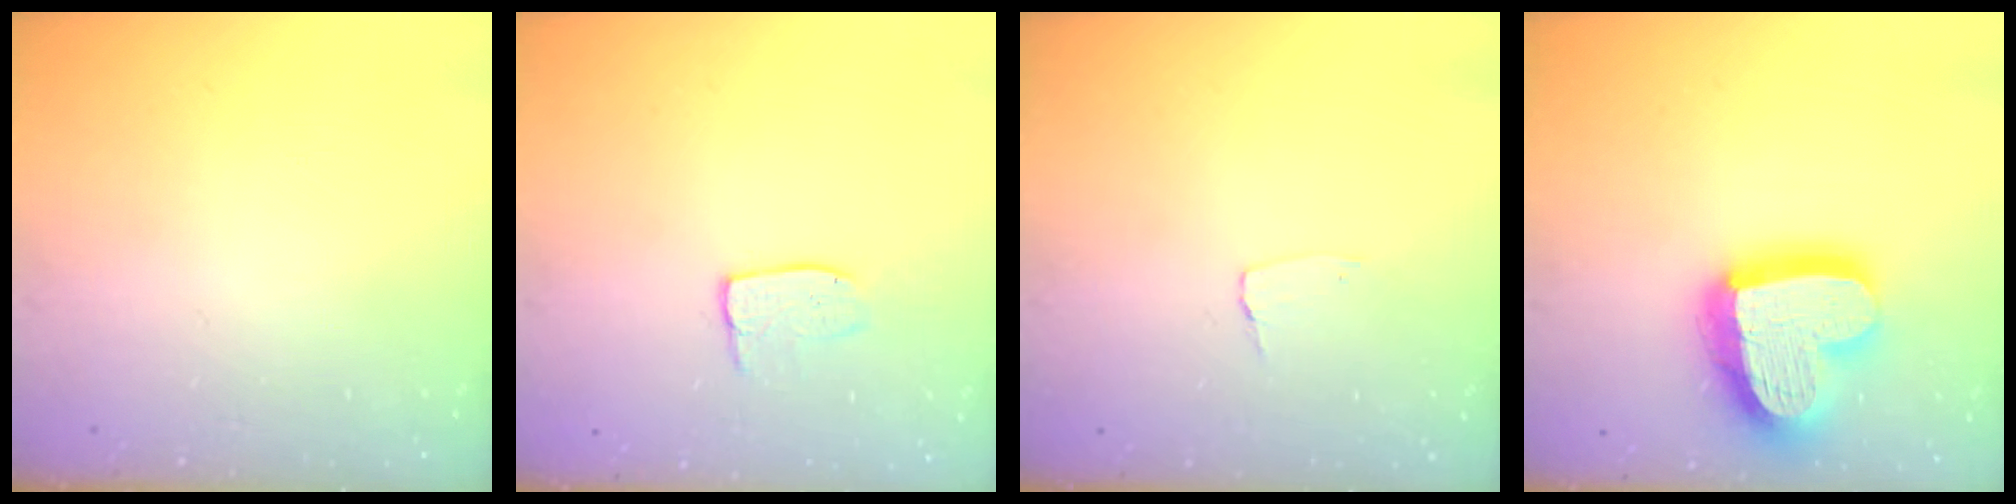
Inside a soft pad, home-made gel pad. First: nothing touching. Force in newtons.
{"total": 6.3, "press": 6.3, "slide": 0.2}
{"total": 2.6, "press": 2.6, "slide": 0.2}
{"total": 21.5, "press": 21.4, "slide": 2.1}